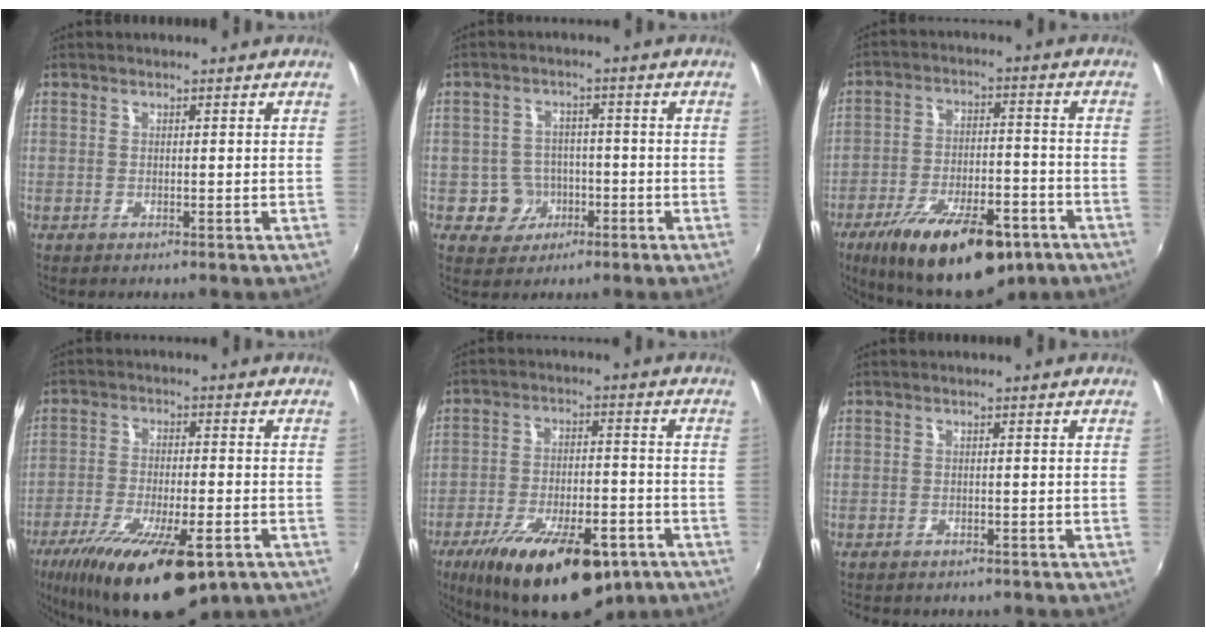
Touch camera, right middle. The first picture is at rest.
{"total": 5.9, "force": [-2.2, 5.4, 0.9], "torque": [-0.030, 0.014, -0.025]}
{"total": 20.6, "force": [-13.1, 7.9, 13.8], "torque": [-0.243, -0.029, -0.192]}
{"total": 19.8, "force": [-12.4, 6.3, 14.1], "torque": [-0.266, -0.060, -0.200]}
{"total": 21.9, "force": [-13.8, 8.6, 14.8], "torque": [-0.264, -0.035, -0.201]}
{"total": 2.8, "force": [-2.4, 1.2, 0.9], "torque": [-0.024, -0.015, -0.033]}